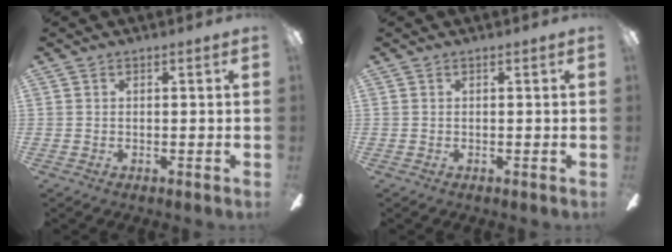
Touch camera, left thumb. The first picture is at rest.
{"total": 0.0}